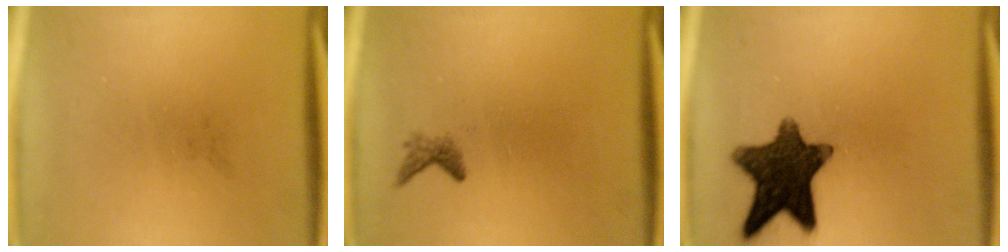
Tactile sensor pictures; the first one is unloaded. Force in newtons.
{"total": 1.1}
{"total": 12.8}